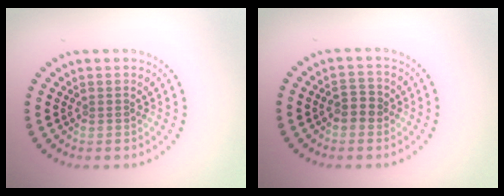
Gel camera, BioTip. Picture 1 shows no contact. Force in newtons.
{"total": 1.4, "press": 1.3, "slide": 0.5}